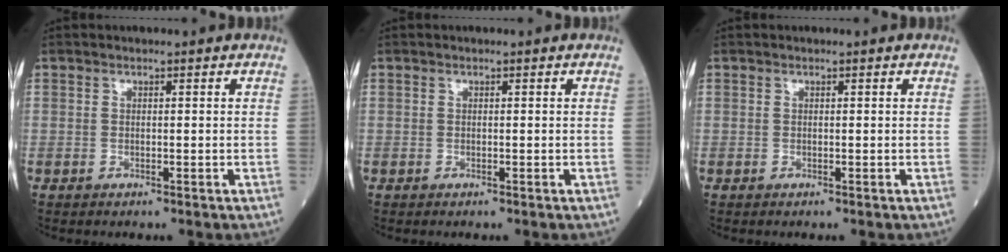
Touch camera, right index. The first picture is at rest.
{"total": 0.0}
{"total": 0.0}